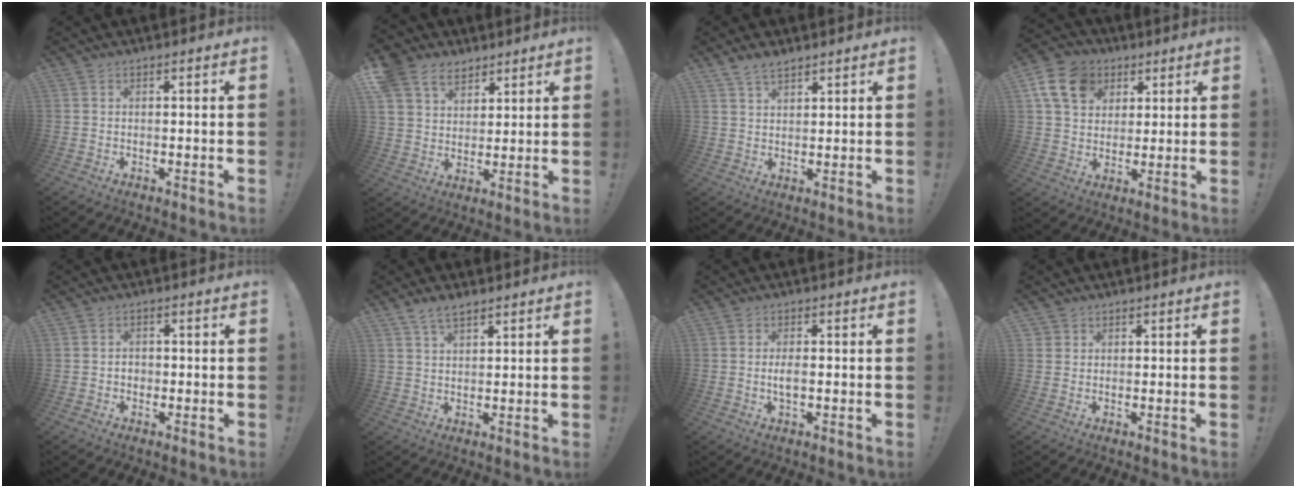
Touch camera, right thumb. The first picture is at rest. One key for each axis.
{"total": 11.5, "fx": 7.5, "fy": 7.8, "fz": 3.7, "tx": -0.071, "ty": -0.040, "tz": 0.151}
{"total": 4.3, "fx": 3.6, "fy": 1.7, "fz": 1.7, "tx": -0.025, "ty": -0.022, "tz": 0.066}
{"total": 14.0, "fx": 5.8, "fy": 10.9, "fz": 6.6, "tx": -0.101, "ty": -0.017, "tz": 0.117}
{"total": 2.0, "fx": -0.9, "fy": 1.5, "fz": 1.0, "tx": -0.023, "ty": 0.008, "tz": -0.016}
{"total": 4.6, "fx": 3.4, "fy": 1.7, "fz": 2.6, "tx": -0.040, "ty": -0.018, "tz": 0.062}
{"total": 2.9, "fx": -0.6, "fy": 1.1, "fz": 2.7, "tx": -0.055, "ty": 0.000, "tz": -0.013}
{"total": 1.5, "fx": 0.9, "fy": 1.2, "fz": 0.1, "tx": -0.004, "ty": -0.002, "tz": 0.017}